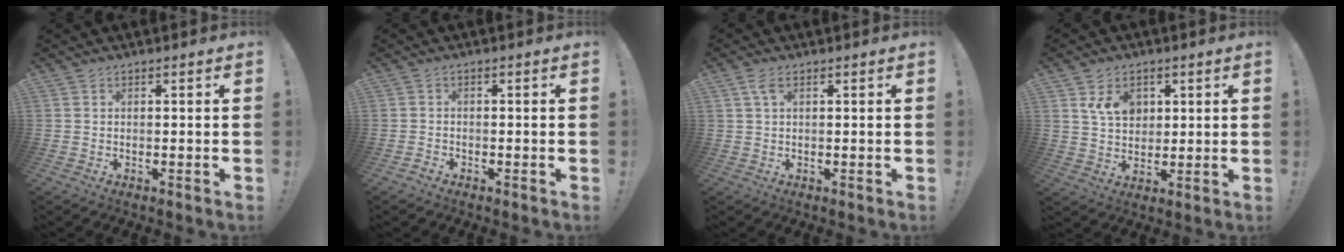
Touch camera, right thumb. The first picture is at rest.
{"total": 1.7, "force": [-1.5, 0.6, 0.5], "torque": [-0.004, 0.004, -0.027]}
{"total": 3.0, "force": [1.1, 1.3, 2.5], "torque": [-0.044, 0.000, 0.018]}
{"total": 8.3, "force": [3.8, 6.2, 4.1], "torque": [-0.061, -0.012, 0.073]}